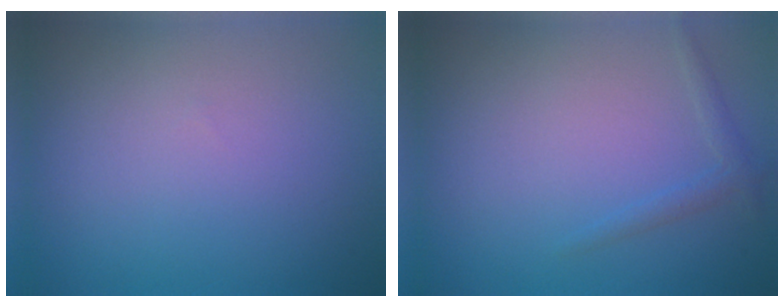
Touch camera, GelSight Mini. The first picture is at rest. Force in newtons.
{"total": 1.2, "press": 1.2, "slide": 0.1}